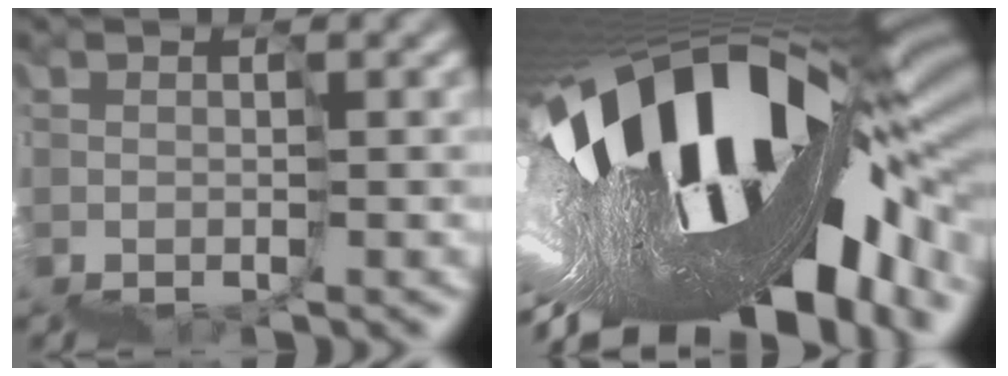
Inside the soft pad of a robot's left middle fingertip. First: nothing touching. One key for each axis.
{"total": 17.2, "fx": 0.4, "fy": 6.4, "fz": 16.0, "tx": -0.257, "ty": 0.011, "tz": -0.003}